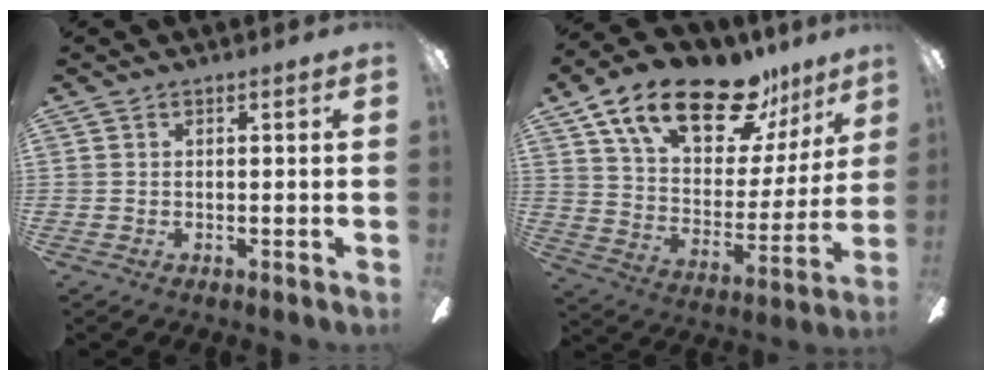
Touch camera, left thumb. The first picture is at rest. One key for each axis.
{"total": 23.0, "fx": 15.4, "fy": 9.7, "fz": 14.0, "tx": -0.227, "ty": -0.091, "tz": 0.262}